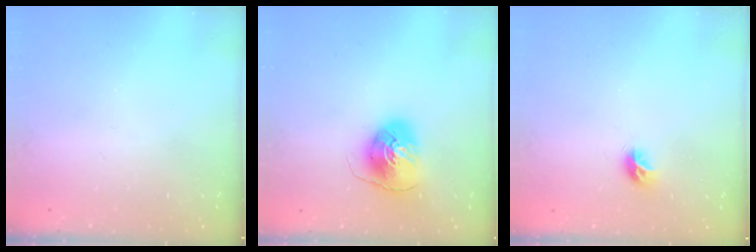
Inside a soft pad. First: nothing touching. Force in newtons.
{"total": 8.5, "press": 8.4, "slide": 0.7}
{"total": 5.8, "press": 5.8, "slide": 0.5}